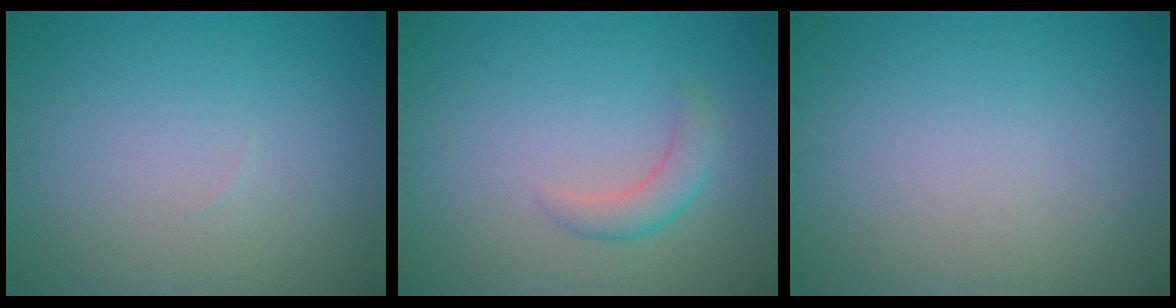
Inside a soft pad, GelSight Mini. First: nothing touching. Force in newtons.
{"total": 2.1, "press": 2.1, "slide": 0.1}
{"total": 0.0}